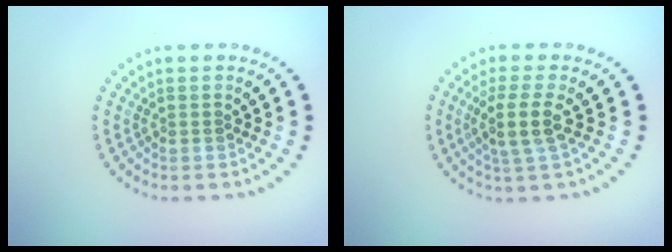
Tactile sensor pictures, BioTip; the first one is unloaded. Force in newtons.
{"total": 2.9, "press": 2.3, "slide": 1.7}